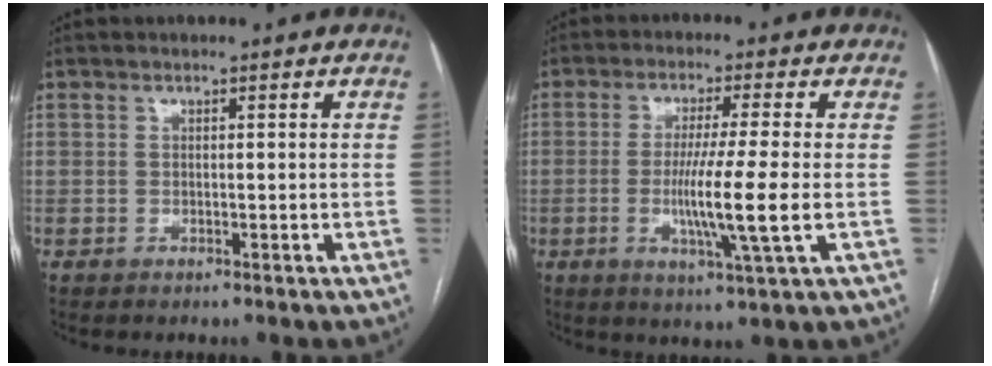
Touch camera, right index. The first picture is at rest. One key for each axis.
{"total": 9.5, "fx": -1.4, "fy": -1.0, "fz": 9.4, "tx": -0.174, "ty": -0.024, "tz": -0.029}